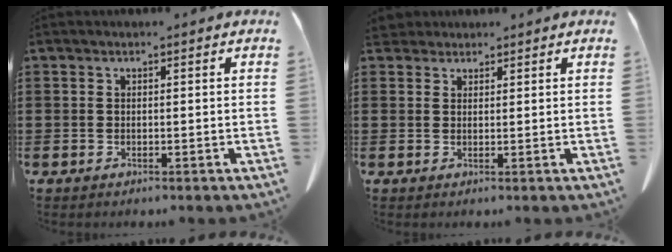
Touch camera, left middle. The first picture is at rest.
{"total": 2.2, "force": [2.0, 1.0, 0.4], "torque": [-0.014, 0.005, 0.040]}